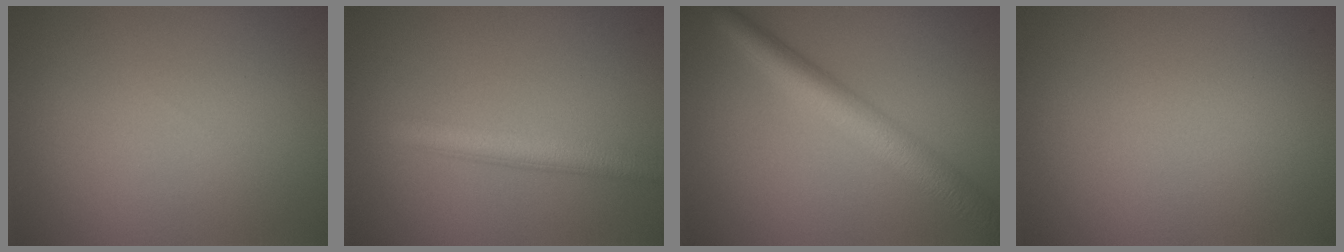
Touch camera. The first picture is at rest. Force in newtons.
{"total": 3.3, "press": 3.3, "slide": 0.1}
{"total": 5.1, "press": 5.1, "slide": 0.2}
{"total": 0.0}